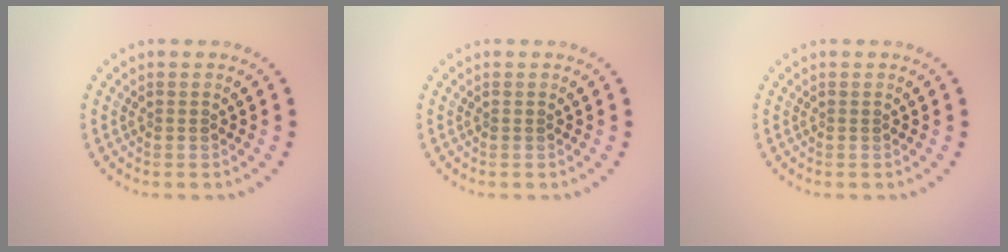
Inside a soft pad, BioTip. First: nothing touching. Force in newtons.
{"total": 0.0}
{"total": 0.0}